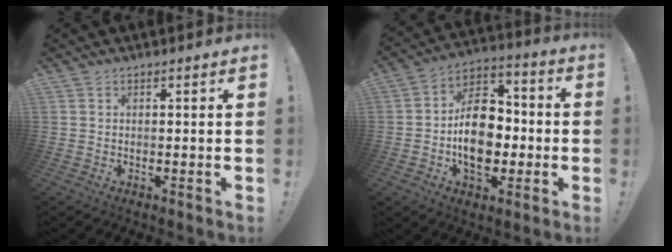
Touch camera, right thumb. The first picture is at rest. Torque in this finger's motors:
{"motor_torque": [1.90, 1.54, 0.05, 0.02, 0.10]}